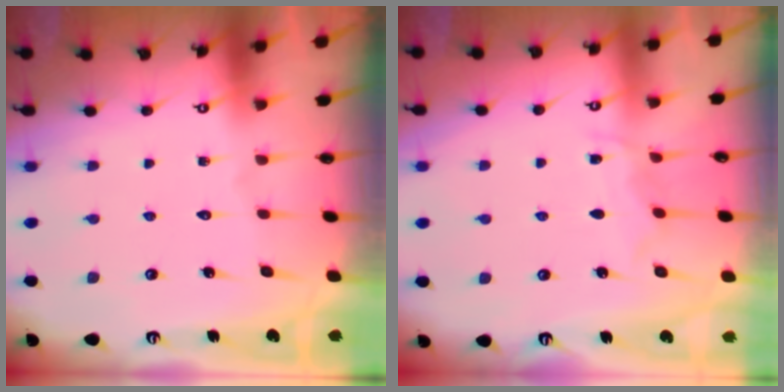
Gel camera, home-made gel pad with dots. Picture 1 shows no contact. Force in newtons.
{"total": 5.1, "press": 5.1, "slide": 0.8}